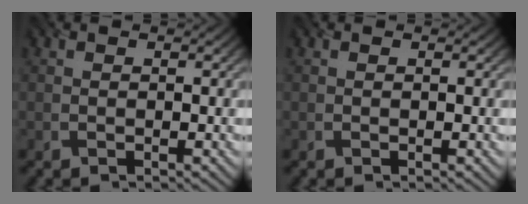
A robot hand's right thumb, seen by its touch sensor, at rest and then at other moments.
{"total": 0.0}